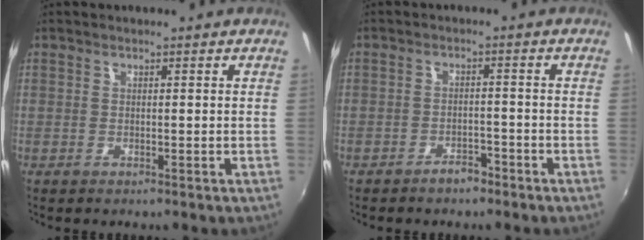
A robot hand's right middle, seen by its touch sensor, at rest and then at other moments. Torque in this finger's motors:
{"motor_torque": [0.53, -0.97, -0.12, 0.00]}